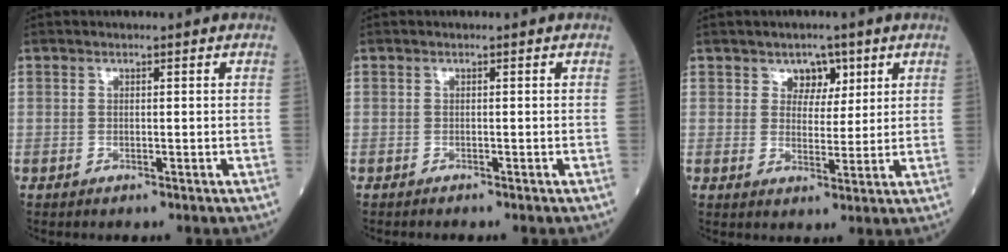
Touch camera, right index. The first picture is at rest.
{"total": 0.9, "force": [-0.8, 0.0, 0.4], "torque": [-0.005, -0.001, -0.011]}
{"total": 3.9, "force": [2.2, 2.8, 1.6], "torque": [-0.013, 0.004, 0.032]}